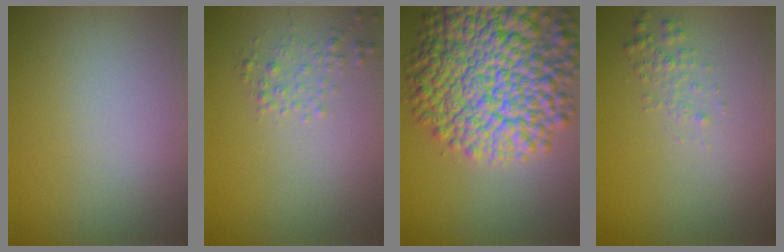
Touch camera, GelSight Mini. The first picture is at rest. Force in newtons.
{"total": 1.4, "press": 1.4, "slide": 0.0}
{"total": 13.7, "press": 13.7, "slide": 0.6}
{"total": 1.3, "press": 1.3, "slide": 0.0}